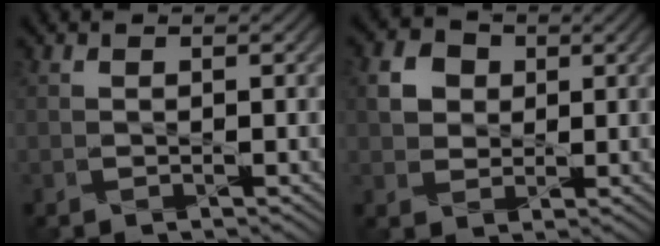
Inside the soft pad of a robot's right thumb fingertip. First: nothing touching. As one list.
[{"total": 4.0, "force": [1.0, 3.5, 1.7], "torque": [-0.043, 0.005, 0.014]}]